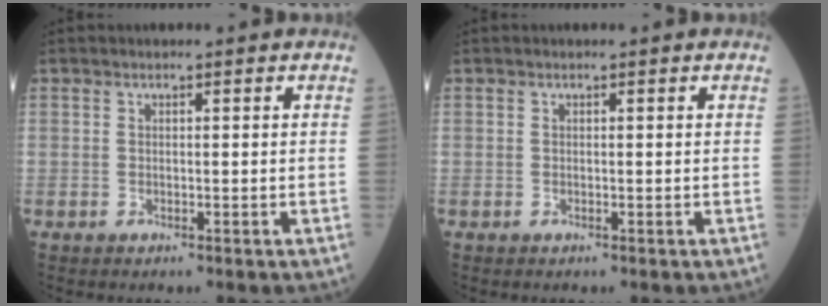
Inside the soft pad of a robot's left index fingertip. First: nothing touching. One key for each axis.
{"total": 0.0}